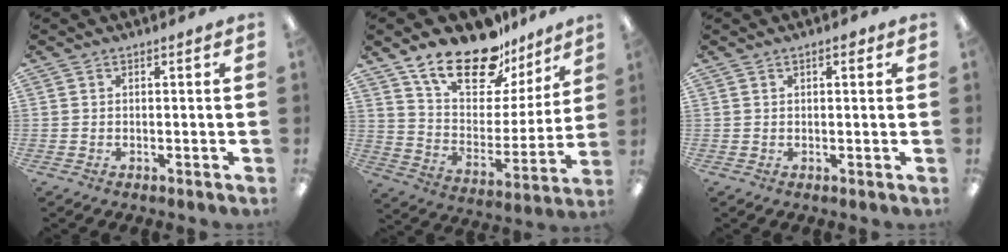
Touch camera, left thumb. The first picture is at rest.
{"total": 20.4, "force": [15.4, 9.2, 9.7], "torque": [-0.167, -0.097, 0.271]}
{"total": 1.9, "force": [0.9, 0.7, 1.5], "torque": [-0.015, -0.003, 0.011]}